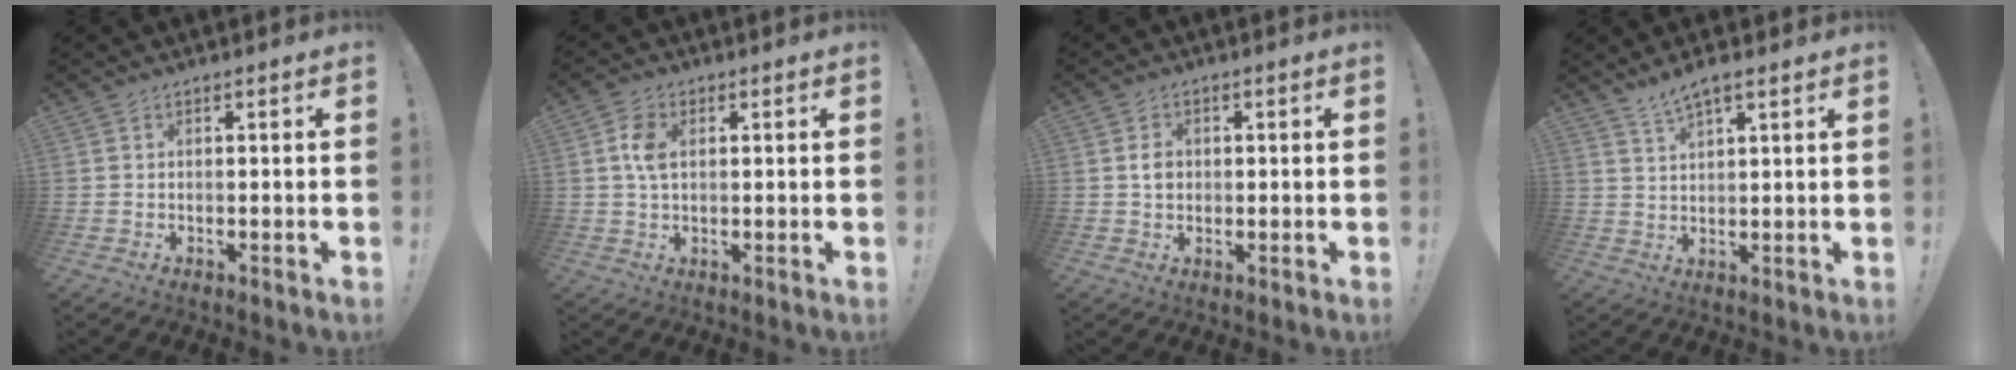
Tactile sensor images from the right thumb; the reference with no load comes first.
{"total": 5.8, "force": [1.3, 3.6, 4.3], "torque": [-0.078, 0.001, 0.020]}
{"total": 3.4, "force": [0.1, 2.7, 2.0], "torque": [-0.022, 0.000, -0.001]}
{"total": 4.9, "force": [3.9, 0.9, 2.8], "torque": [-0.047, -0.023, 0.069]}